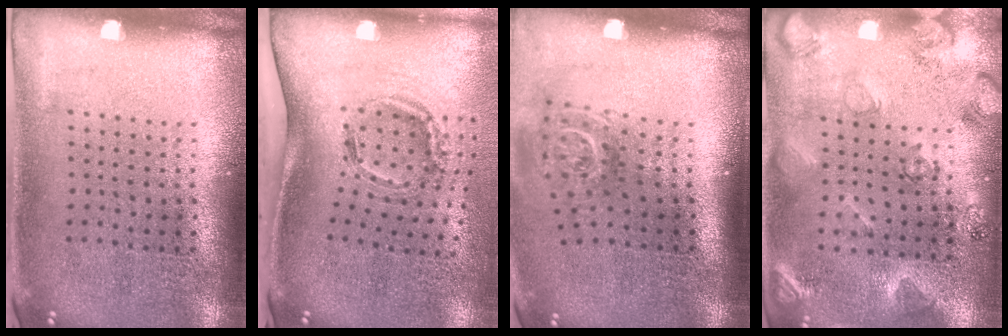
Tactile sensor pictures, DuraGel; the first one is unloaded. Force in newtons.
{"total": 2.0, "press": 1.2, "slide": 1.5}
{"total": 1.8, "press": 1.2, "slide": 1.3}
{"total": 2.1, "press": 2.1, "slide": 0.5}